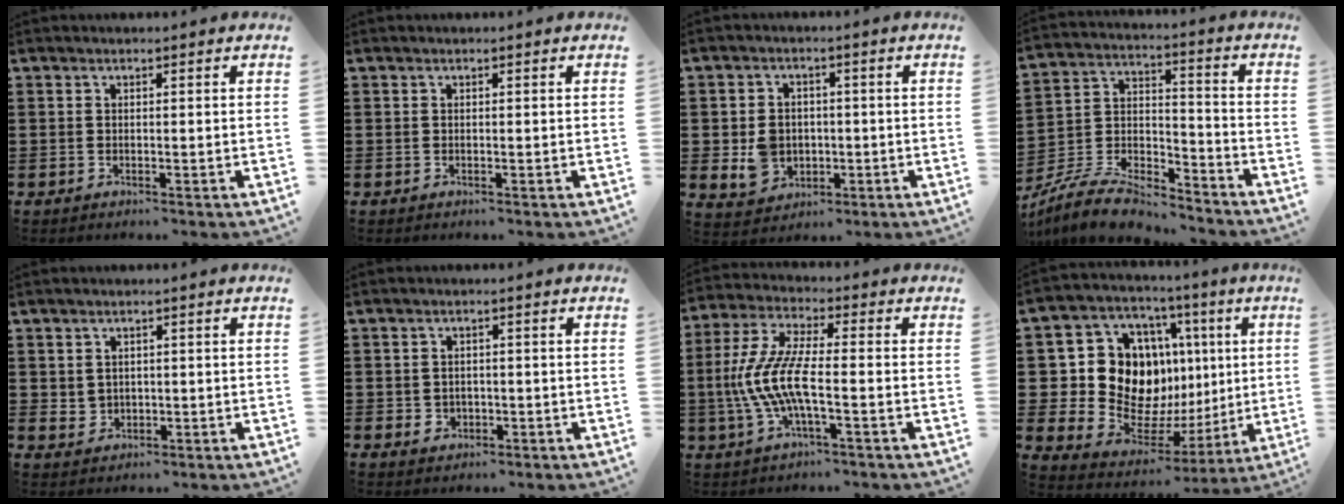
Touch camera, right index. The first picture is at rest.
{"total": 0.0}
{"total": 5.2, "force": [-0.5, 4.4, 2.6], "torque": [-0.067, 0.008, -0.007]}
{"total": 8.3, "force": [-7.7, 1.6, 2.8], "torque": [-0.066, 0.008, -0.153]}
{"total": 1.7, "force": [0.9, 1.5, 0.3], "torque": [-0.011, 0.010, 0.016]}
{"total": 1.7, "force": [-0.3, 1.6, 0.4], "torque": [-0.014, 0.006, -0.008]}
{"total": 9.2, "force": [-2.4, 2.6, 8.5], "torque": [-0.203, -0.016, -0.054]}
{"total": 13.9, "force": [2.2, 11.6, 7.3], "torque": [-0.150, -0.025, 0.050]}